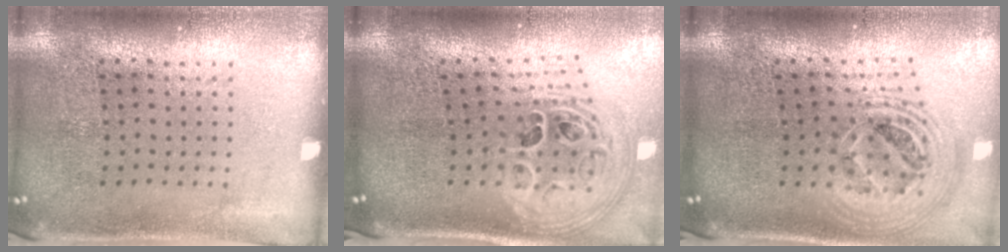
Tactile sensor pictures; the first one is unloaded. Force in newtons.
{"total": 3.0, "press": 2.0, "slide": 2.2}
{"total": 2.3, "press": 1.8, "slide": 1.5}